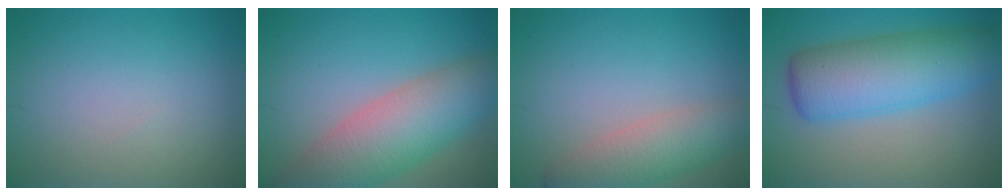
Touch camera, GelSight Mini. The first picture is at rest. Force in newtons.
{"total": 8.2, "press": 8.2, "slide": 0.2}
{"total": 4.4, "press": 4.4, "slide": 0.4}
{"total": 6.7, "press": 6.7, "slide": 0.1}